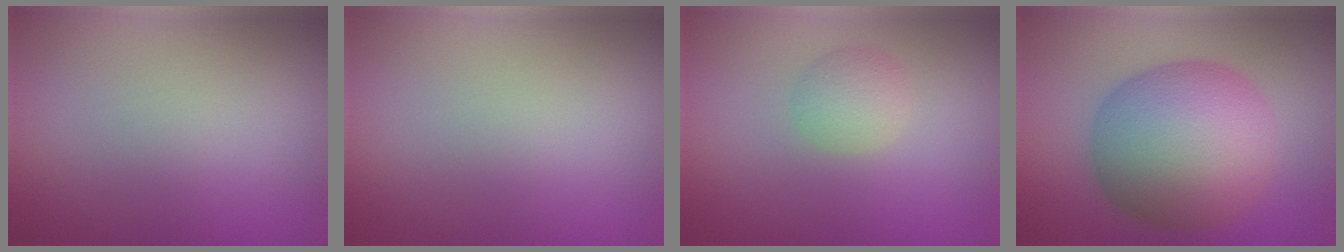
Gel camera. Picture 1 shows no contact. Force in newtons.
{"total": 0.0}
{"total": 2.3, "press": 2.3, "slide": 0.0}
{"total": 11.8, "press": 11.8, "slide": 0.2}